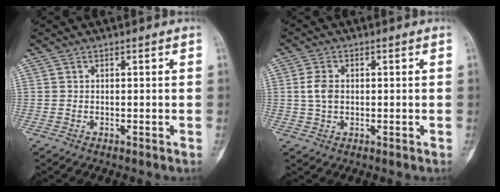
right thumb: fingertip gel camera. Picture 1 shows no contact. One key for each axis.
{"total": 3.9, "fx": 0.3, "fy": 2.6, "fz": 2.9, "tx": -0.059, "ty": 0.005, "tz": 0.005}